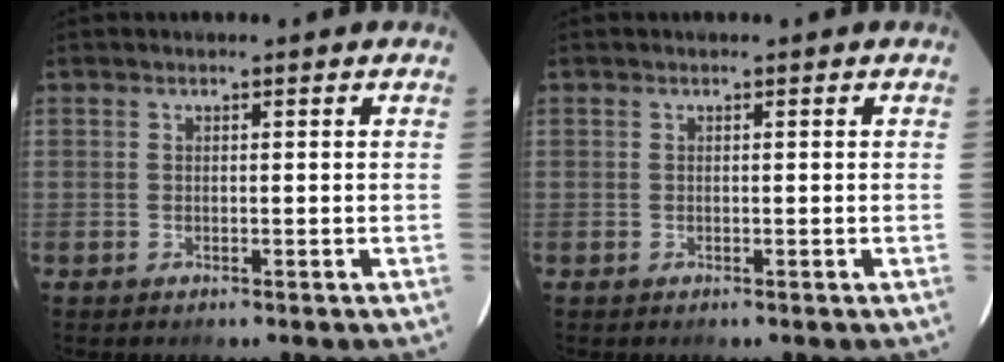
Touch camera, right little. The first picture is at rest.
{"total": 0.0}